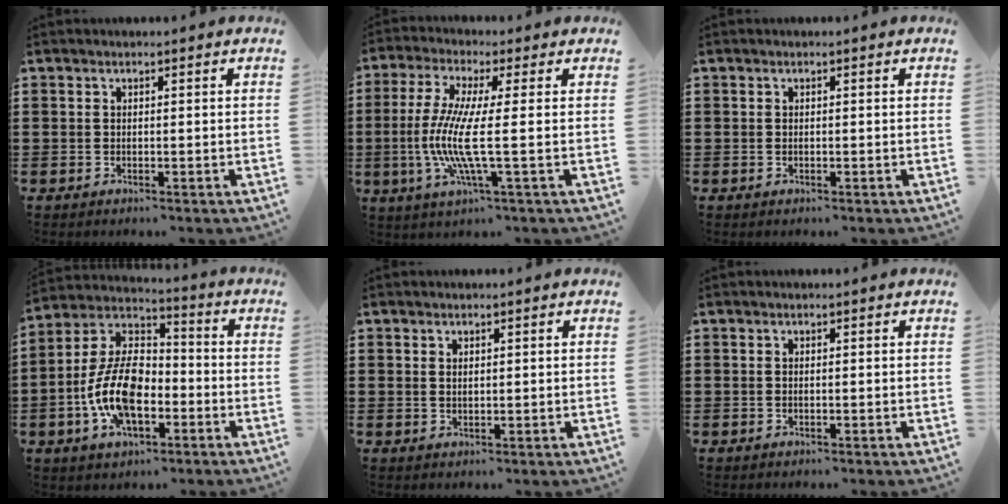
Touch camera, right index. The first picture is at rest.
{"total": 8.8, "force": [-1.2, 0.4, 8.8], "torque": [-0.204, -0.028, -0.036]}
{"total": 0.0}
{"total": 12.6, "force": [-3.8, 6.7, 9.9], "torque": [-0.235, 0.005, -0.077]}
{"total": 0.9, "force": [0.7, 0.5, 0.3], "torque": [-0.007, 0.003, 0.014]}
{"total": 0.0}